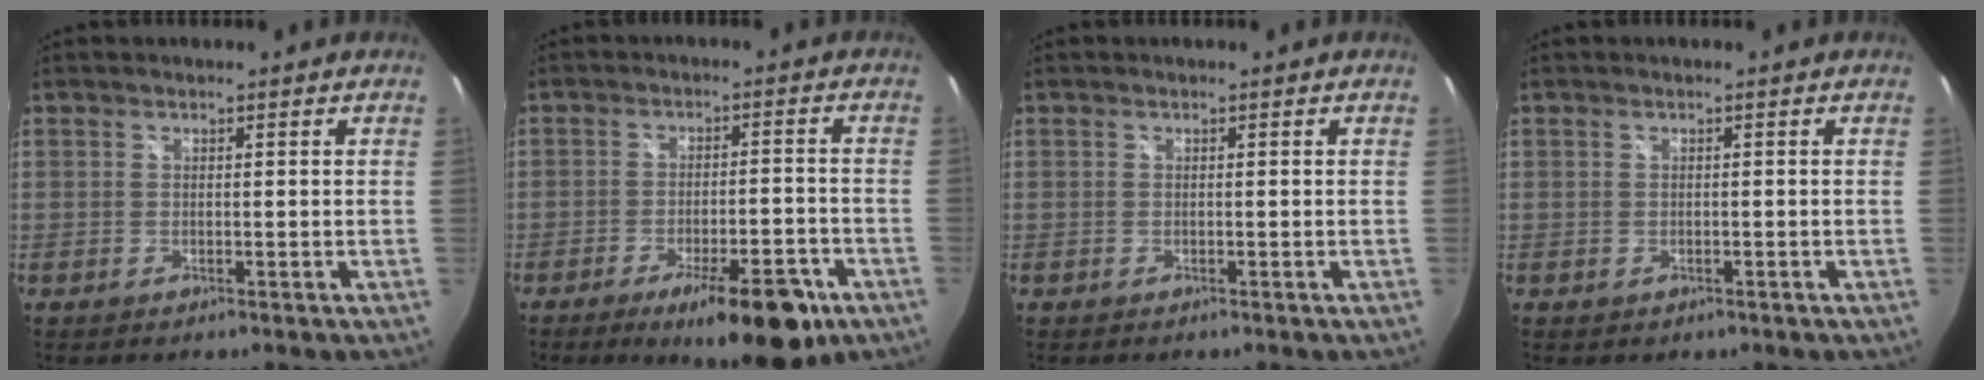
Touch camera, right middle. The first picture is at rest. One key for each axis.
{"total": 13.1, "fx": -7.8, "fy": 3.9, "fz": 9.8, "tx": -0.145, "ty": -0.011, "tz": -0.106}
{"total": 0.0}
{"total": 0.8, "fx": 0.0, "fy": 0.7, "fz": 0.2, "tx": -0.002, "ty": -0.002, "tz": 0.002}